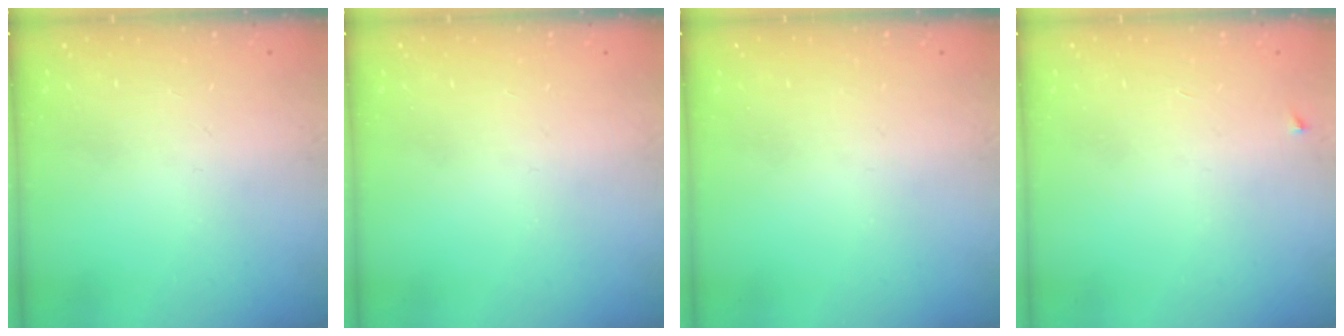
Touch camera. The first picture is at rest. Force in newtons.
{"total": 0.0}
{"total": 0.0}
{"total": 2.5, "press": 2.4, "slide": 0.4}